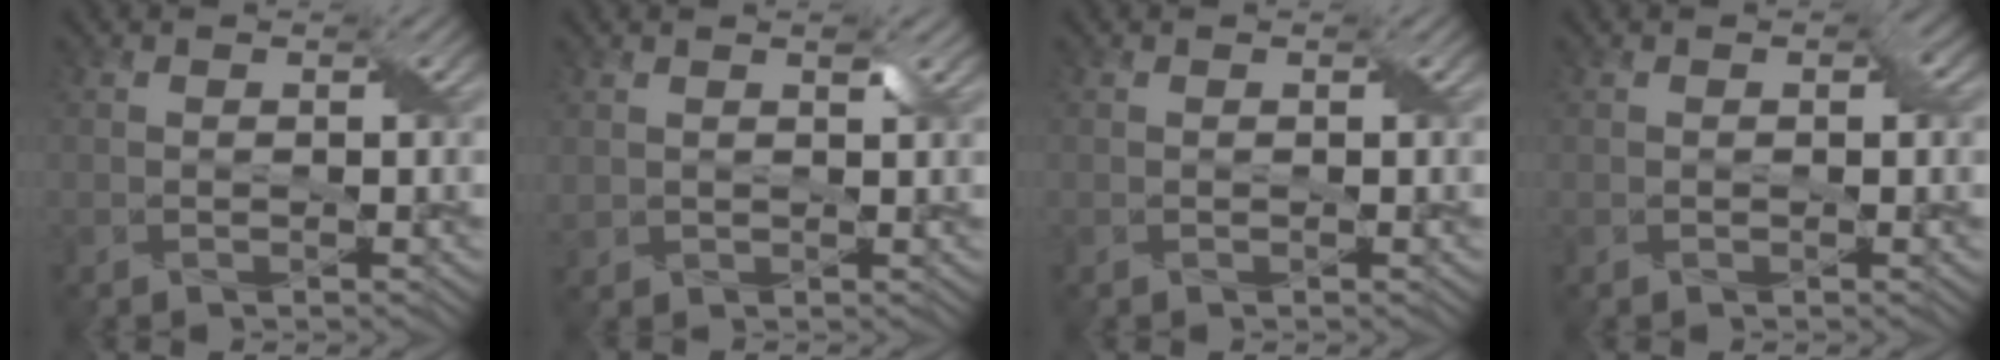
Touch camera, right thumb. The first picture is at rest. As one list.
[{"total": 1.7, "force": [1.0, 1.0, 0.9], "torque": [-0.027, 0.000, 0.023]}, {"total": 0.0}, {"total": 0.8, "force": [0.1, 0.5, 0.7], "torque": [-0.008, 0.001, 0.001]}]